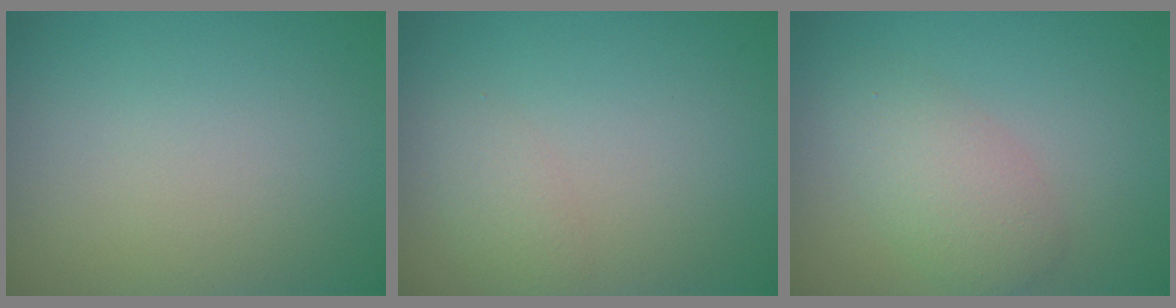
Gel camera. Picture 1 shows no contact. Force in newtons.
{"total": 1.5, "press": 1.5, "slide": 0.0}
{"total": 4.6, "press": 4.6, "slide": 0.1}